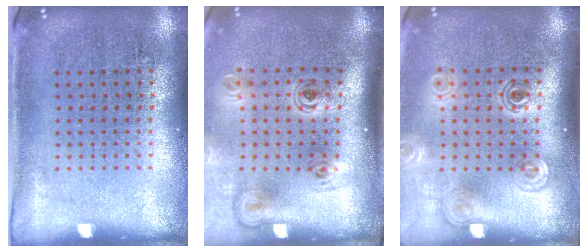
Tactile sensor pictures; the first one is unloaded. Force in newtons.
{"total": 2.2, "press": 1.5, "slide": 1.7}
{"total": 1.8, "press": 1.3, "slide": 1.2}